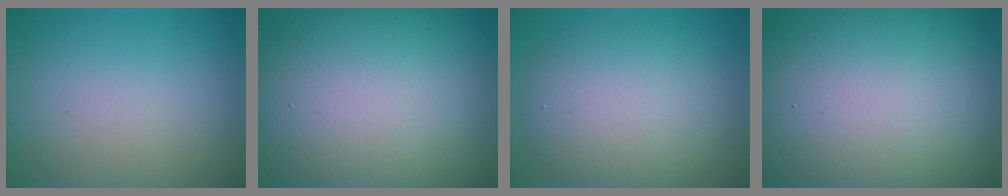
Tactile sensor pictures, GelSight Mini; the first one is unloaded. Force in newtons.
{"total": 16.1, "press": 16.1, "slide": 0.7}
{"total": 6.1, "press": 6.1, "slide": 0.1}
{"total": 21.4, "press": 21.4, "slide": 0.5}